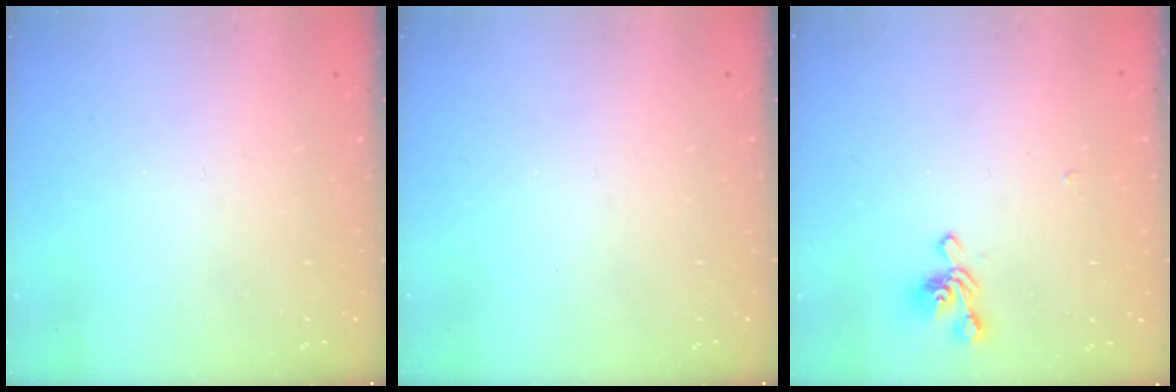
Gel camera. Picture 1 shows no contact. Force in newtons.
{"total": 0.0}
{"total": 1.8, "press": 1.6, "slide": 0.9}